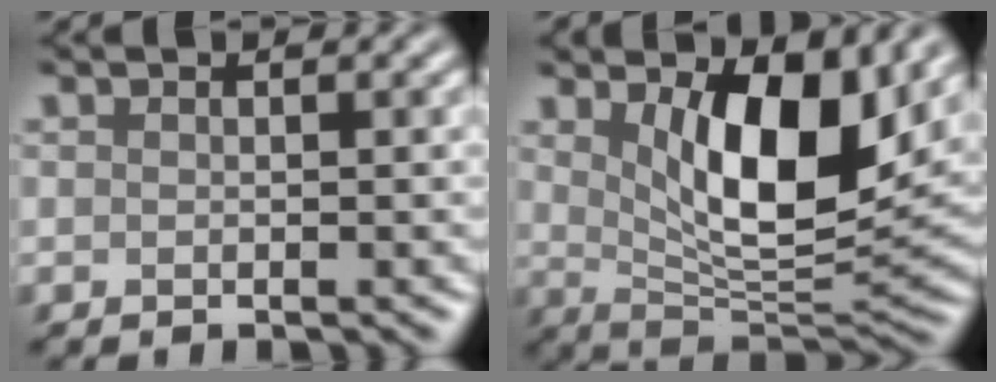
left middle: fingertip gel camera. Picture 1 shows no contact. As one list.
[{"total": 9.2, "force": [2.9, 3.6, 7.9], "torque": [-0.131, -0.021, 0.054]}]